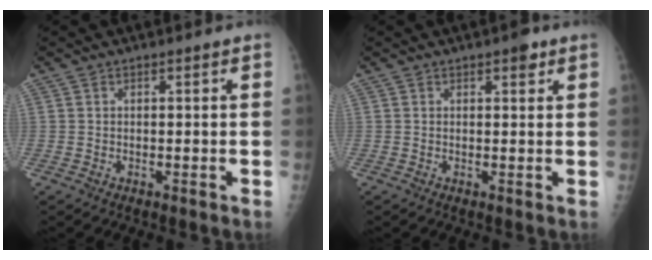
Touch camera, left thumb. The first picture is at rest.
{"total": 2.1, "force": [1.2, 0.9, 1.5], "torque": [-0.013, -0.003, 0.014]}